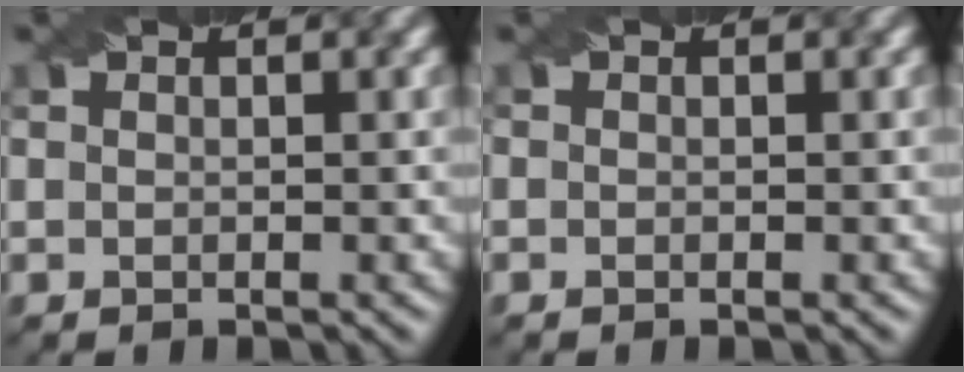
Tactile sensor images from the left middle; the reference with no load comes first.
{"total": 0.0}